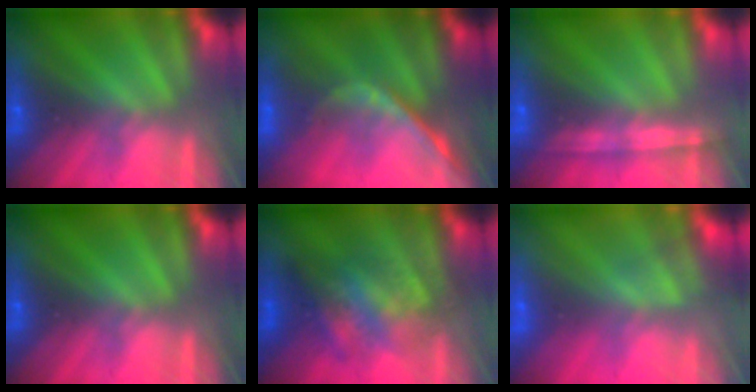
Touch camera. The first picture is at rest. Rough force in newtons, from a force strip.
{"total": 1.2}
{"total": 1.1}
{"total": 0.0}
{"total": 4.1}
{"total": 3.5}